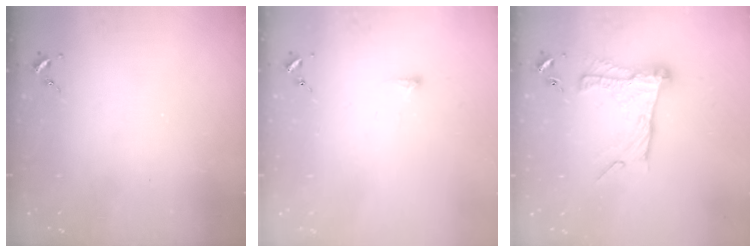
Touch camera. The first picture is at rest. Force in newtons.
{"total": 4.3, "press": 4.2, "slide": 1.2}
{"total": 16.9, "press": 16.8, "slide": 1.5}